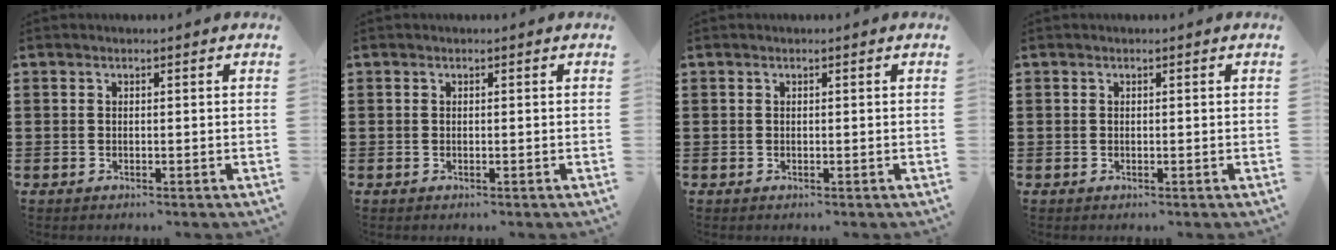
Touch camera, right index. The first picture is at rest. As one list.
[{"total": 0.0}, {"total": 0.0}, {"total": 0.0}]